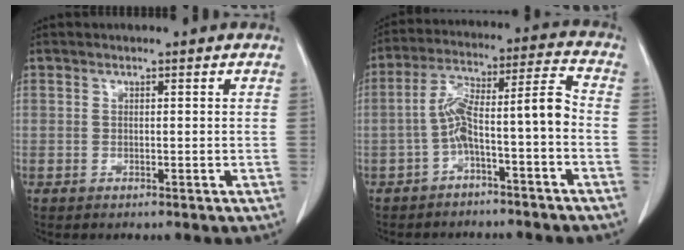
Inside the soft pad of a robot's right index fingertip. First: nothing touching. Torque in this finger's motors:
{"motor_torque": [0.61, -0.30, 0.26, 0.10]}